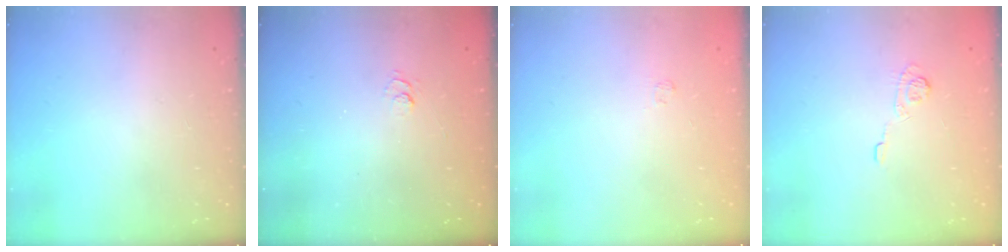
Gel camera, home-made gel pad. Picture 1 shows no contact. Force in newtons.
{"total": 2.7, "press": 2.2, "slide": 1.5}
{"total": 1.7, "press": 1.2, "slide": 1.1}
{"total": 4.5, "press": 4.2, "slide": 1.6}